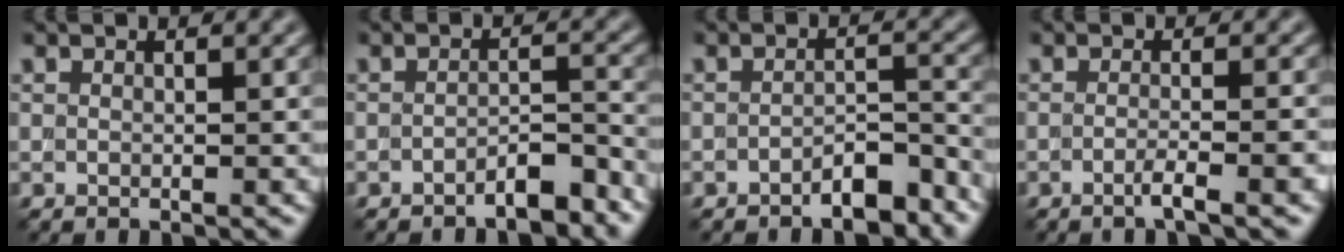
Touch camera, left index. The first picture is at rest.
{"total": 3.0, "force": [-2.3, 0.6, 1.8], "torque": [-0.026, 0.009, -0.041]}
{"total": 3.4, "force": [-2.6, 0.9, 2.0], "torque": [-0.031, 0.010, -0.043]}
{"total": 2.8, "force": [-1.2, 0.6, 2.5], "torque": [-0.033, 0.004, -0.030]}